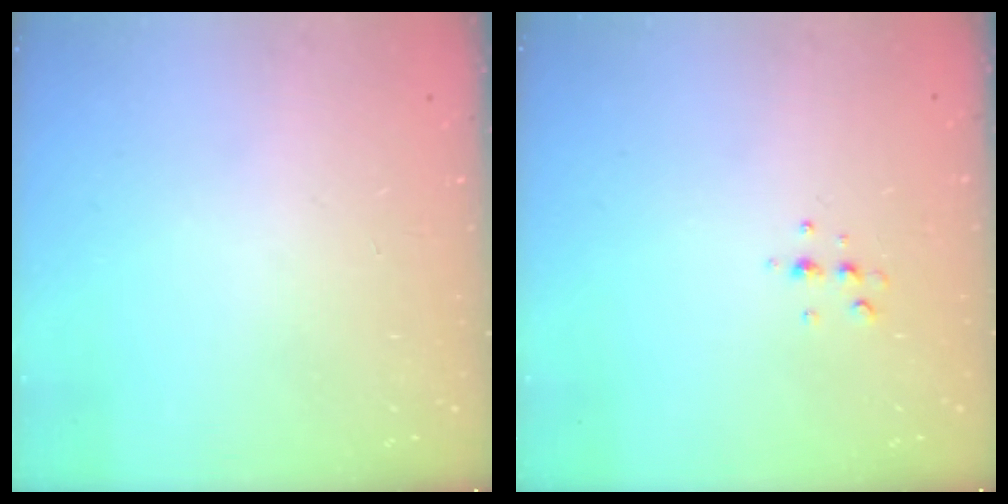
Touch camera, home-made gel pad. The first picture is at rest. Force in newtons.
{"total": 4.7, "press": 4.6, "slide": 0.6}